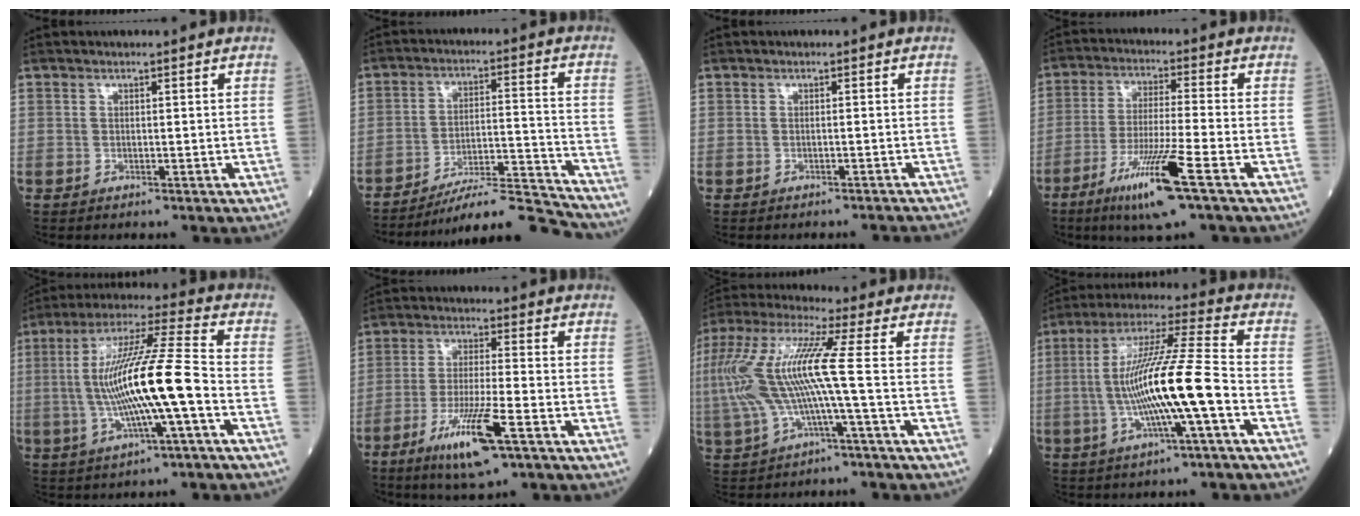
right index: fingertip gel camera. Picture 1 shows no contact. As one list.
[{"total": 12.9, "force": [-12.5, -0.7, 3.1], "torque": [-0.038, 0.022, -0.202]}, {"total": 2.7, "force": [-2.7, 0.4, 0.3], "torque": [-0.002, -0.004, -0.027]}, {"total": 11.4, "force": [-5.9, -0.6, 9.8], "torque": [-0.192, -0.026, -0.107]}, {"total": 15.6, "force": [-2.1, 0.4, 15.5], "torque": [-0.295, 0.010, -0.040]}, {"total": 10.5, "force": [-5.4, 0.8, 9.0], "torque": [-0.172, -0.021, -0.093]}, {"total": 13.3, "force": [-0.8, 0.5, 13.3], "torque": [-0.297, 0.023, -0.018]}, {"total": 14.8, "force": [-2.8, -0.1, 14.6], "torque": [-0.275, 0.007, -0.053]}]